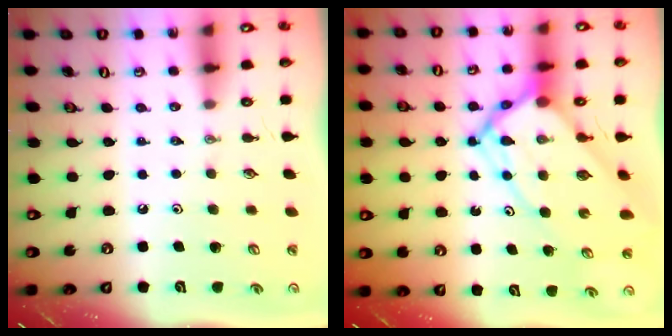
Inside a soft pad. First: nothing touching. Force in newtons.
{"total": 12.8, "press": 12.8, "slide": 1.2}